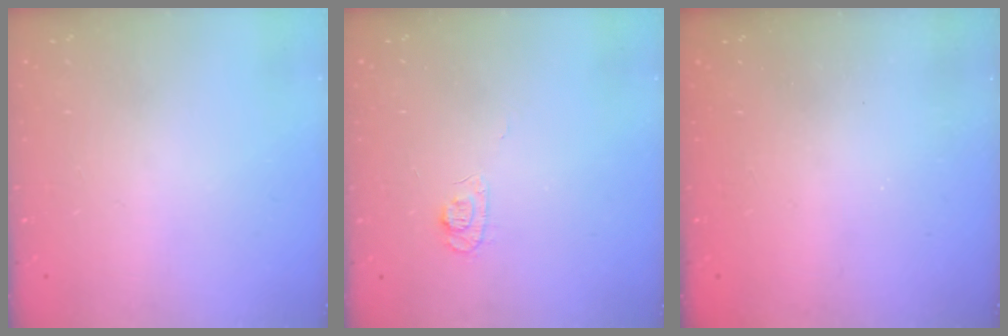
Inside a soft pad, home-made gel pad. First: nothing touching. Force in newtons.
{"total": 5.8, "press": 5.8, "slide": 0.7}
{"total": 2.4, "press": 2.3, "slide": 0.8}